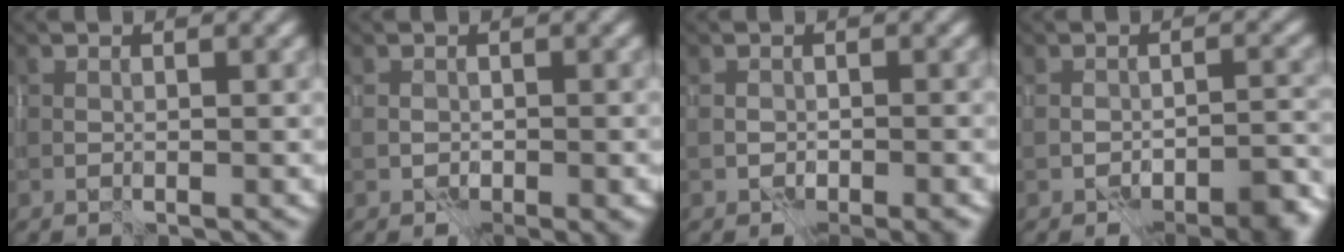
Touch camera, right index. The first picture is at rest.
{"total": 1.2, "force": [-0.6, 0.7, 0.8], "torque": [-0.016, -0.006, -0.004]}
{"total": 2.0, "force": [-1.3, 1.0, 1.1], "torque": [-0.018, -0.009, -0.012]}
{"total": 4.1, "force": [-3.0, 1.4, 2.3], "torque": [-0.030, 0.000, -0.040]}